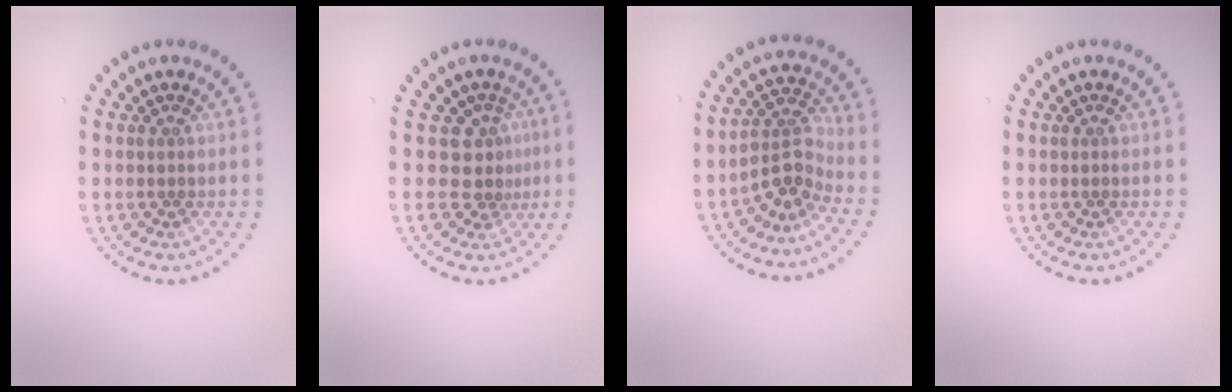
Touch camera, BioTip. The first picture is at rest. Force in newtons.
{"total": 2.7, "press": 1.9, "slide": 1.9}
{"total": 3.0, "press": 2.3, "slide": 1.9}
{"total": 0.0}